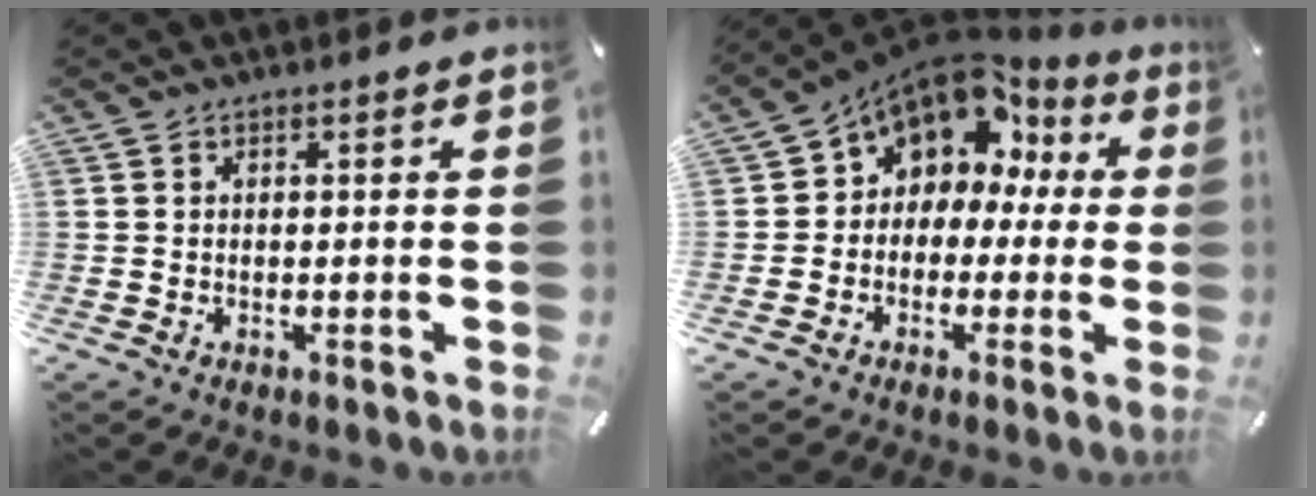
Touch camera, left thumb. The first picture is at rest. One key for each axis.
{"total": 10.3, "fx": 5.8, "fy": 7.5, "fz": 4.2, "tx": -0.083, "ty": -0.042, "tz": 0.107}